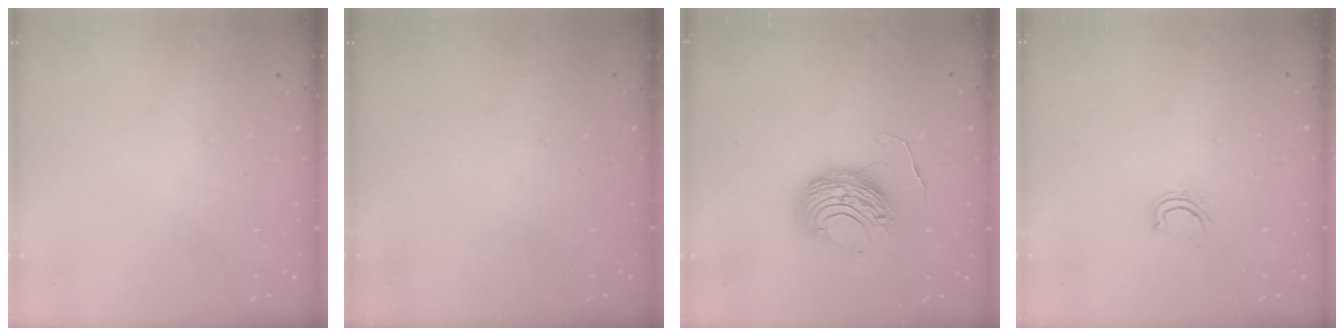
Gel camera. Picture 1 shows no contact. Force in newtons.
{"total": 0.0}
{"total": 9.7, "press": 9.7, "slide": 0.6}
{"total": 4.1, "press": 4.0, "slide": 1.0}